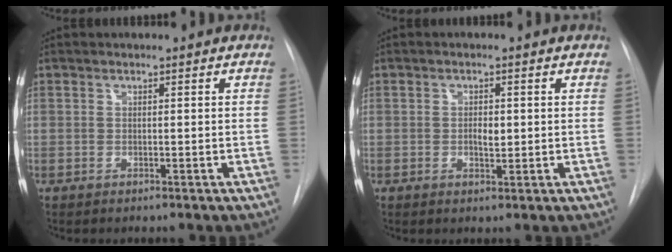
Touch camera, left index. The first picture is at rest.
{"total": 1.9, "force": [-0.3, 0.9, 1.7], "torque": [-0.028, -0.004, -0.005]}